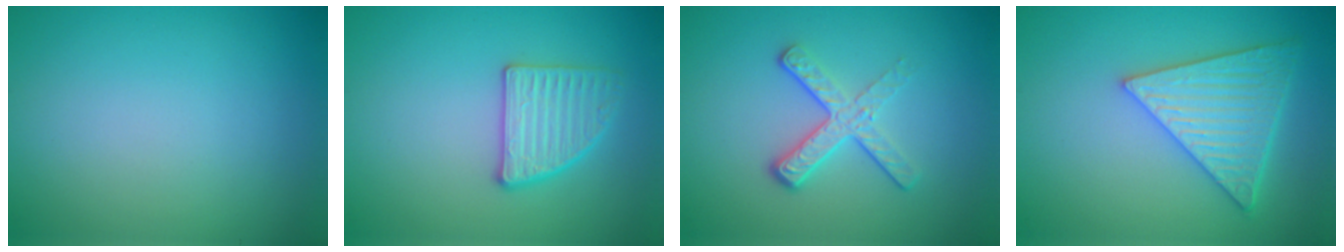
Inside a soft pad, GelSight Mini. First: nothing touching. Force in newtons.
{"total": 2.8, "press": 2.8, "slide": 0.3}
{"total": 3.8, "press": 2.5, "slide": 2.9}
{"total": 5.7, "press": 5.0, "slide": 2.9}